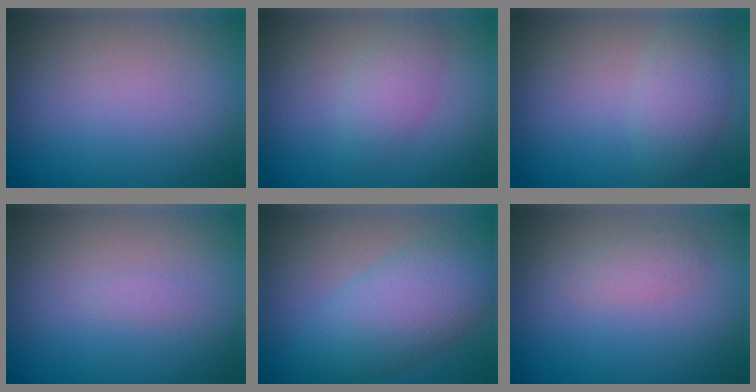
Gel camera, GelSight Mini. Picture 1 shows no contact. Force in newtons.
{"total": 2.4, "press": 2.4, "slide": 0.1}
{"total": 2.6, "press": 2.6, "slide": 0.2}
{"total": 0.5, "press": 0.5, "slide": 0.0}
{"total": 6.4, "press": 6.4, "slide": 0.2}
{"total": 1.5, "press": 1.5, "slide": 0.1}